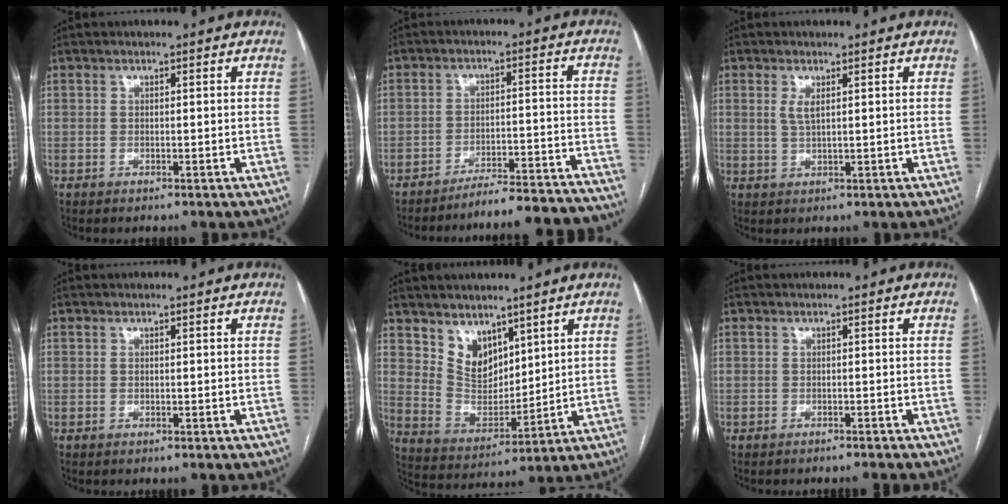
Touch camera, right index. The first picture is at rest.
{"total": 19.2, "force": [-18.6, 0.3, 4.7], "torque": [-0.019, 0.012, -0.238]}
{"total": 2.3, "force": [0.9, 0.6, 2.0], "torque": [-0.048, -0.003, 0.020]}
{"total": 0.0}
{"total": 7.9, "force": [5.3, 4.8, 3.4], "torque": [-0.064, 0.000, 0.115]}
{"total": 1.9, "force": [-1.8, -0.6, 0.4], "torque": [-0.001, -0.002, -0.023]}